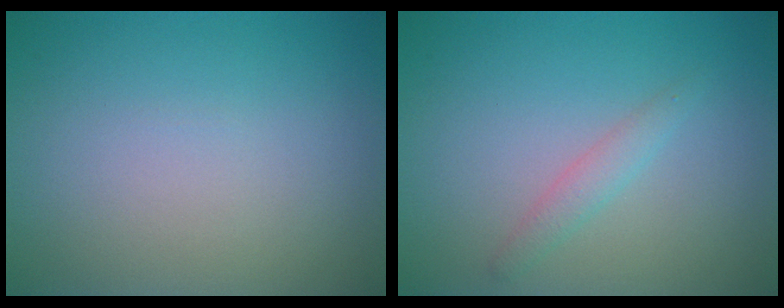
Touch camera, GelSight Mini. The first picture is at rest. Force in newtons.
{"total": 1.4, "press": 1.4, "slide": 0.0}